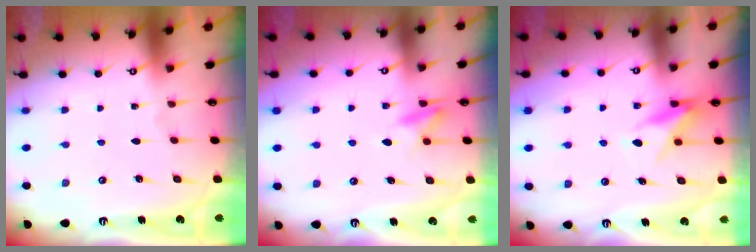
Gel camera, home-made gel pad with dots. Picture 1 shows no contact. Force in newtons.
{"total": 8.5, "press": 8.4, "slide": 1.1}
{"total": 9.3, "press": 9.2, "slide": 0.7}